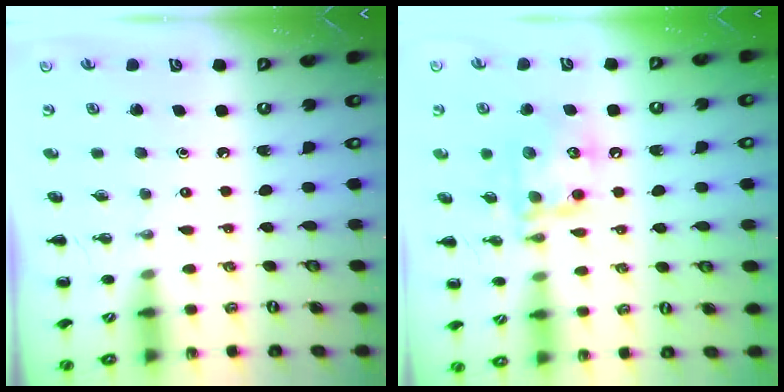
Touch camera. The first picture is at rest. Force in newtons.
{"total": 14.4, "press": 14.2, "slide": 1.8}